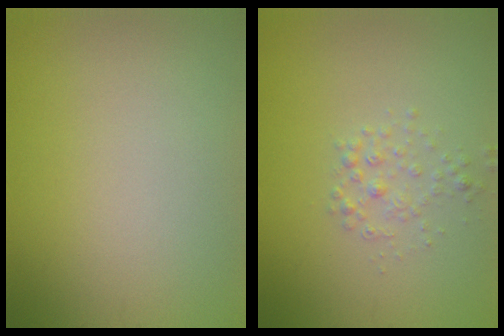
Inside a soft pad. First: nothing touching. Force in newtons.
{"total": 1.5, "press": 1.5, "slide": 0.0}